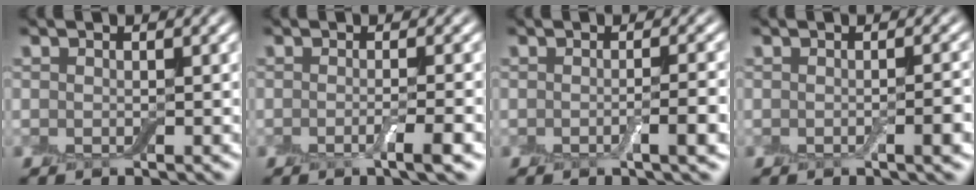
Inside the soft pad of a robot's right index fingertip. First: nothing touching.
{"total": 2.5, "force": [-0.8, 0.5, 2.3], "torque": [-0.032, -0.002, -0.017]}
{"total": 2.4, "force": [-0.6, 0.3, 2.3], "torque": [-0.034, 0.001, -0.012]}
{"total": 1.7, "force": [-0.5, 0.2, 1.7], "torque": [-0.024, -0.001, -0.008]}